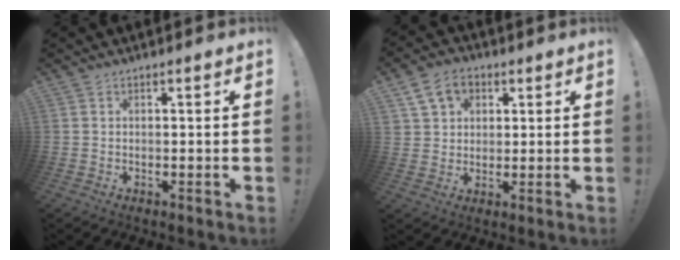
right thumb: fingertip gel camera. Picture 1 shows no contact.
{"total": 9.5, "force": [4.3, 7.3, 4.2], "torque": [-0.067, -0.006, 0.086]}